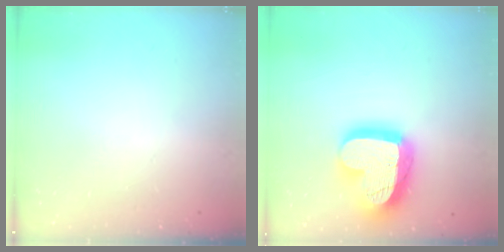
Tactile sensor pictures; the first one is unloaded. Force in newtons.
{"total": 23.3, "press": 23.3, "slide": 1.9}